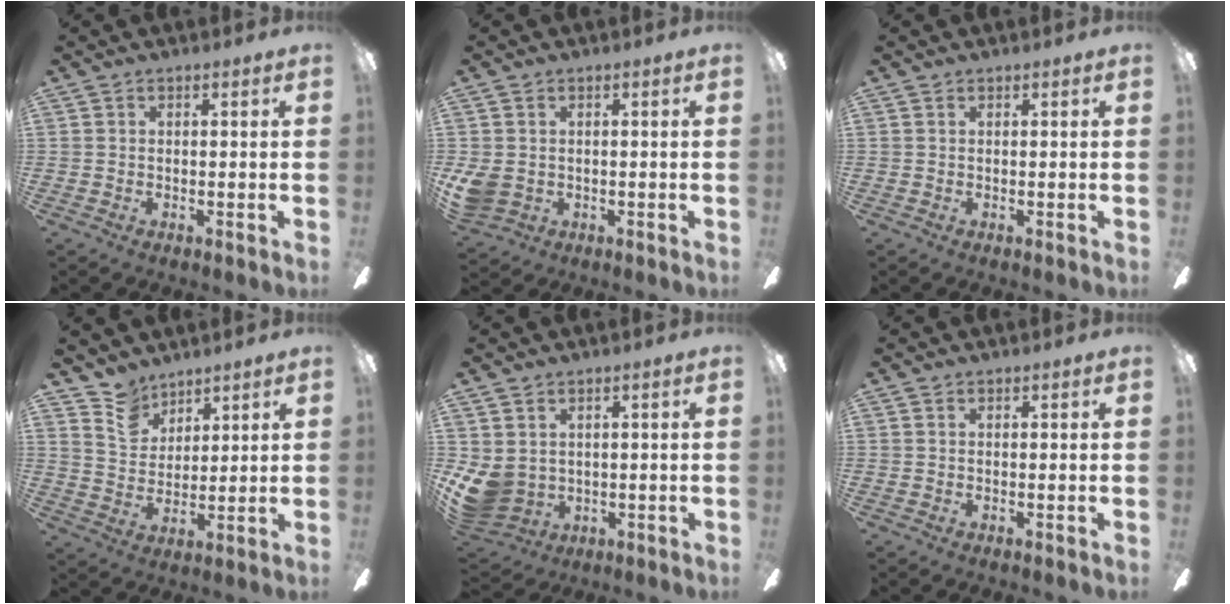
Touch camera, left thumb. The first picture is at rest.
{"total": 5.4, "force": [-0.1, 4.7, 2.8], "torque": [-0.077, 0.003, 0.000]}
{"total": 0.0}
{"total": 8.4, "force": [6.8, 4.6, 1.6], "torque": [-0.047, -0.033, 0.133]}
{"total": 7.0, "force": [1.0, 6.1, 3.3], "torque": [-0.099, -0.011, 0.023]}
{"total": 0.0}